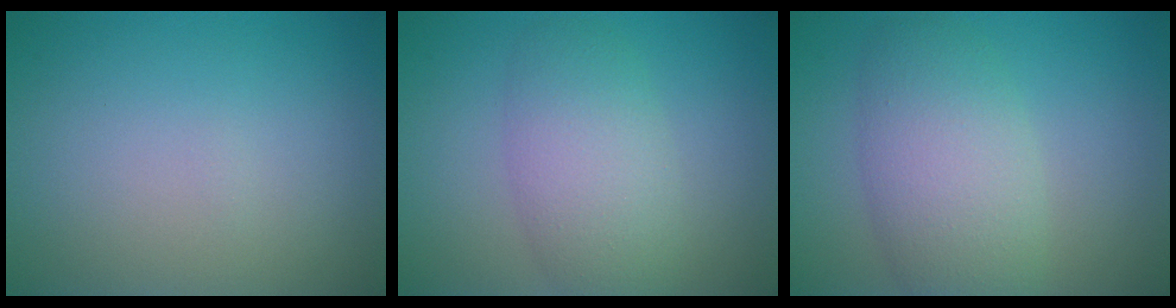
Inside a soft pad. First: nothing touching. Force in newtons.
{"total": 4.7, "press": 4.7, "slide": 0.2}
{"total": 6.4, "press": 6.4, "slide": 0.1}